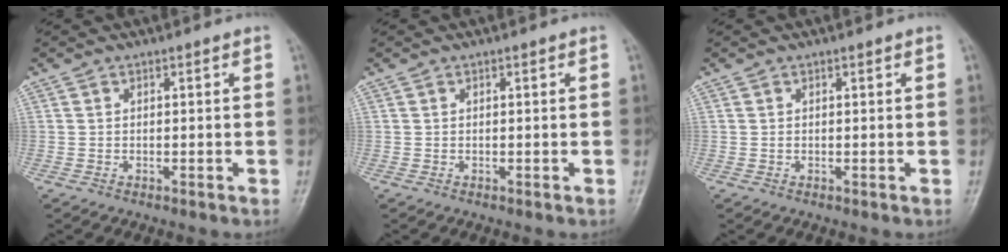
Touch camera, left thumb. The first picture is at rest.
{"total": 0.0}
{"total": 0.5, "force": [0.3, 0.2, 0.4], "torque": [-0.006, 0.000, 0.005]}